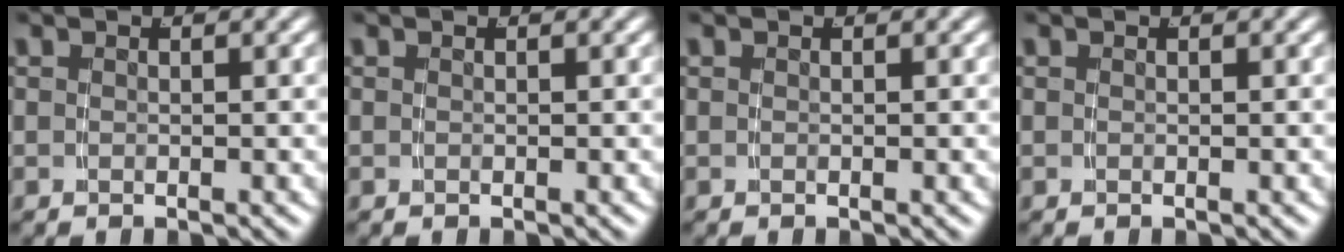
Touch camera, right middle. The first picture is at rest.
{"total": 0.0}
{"total": 0.0}
{"total": 0.0}